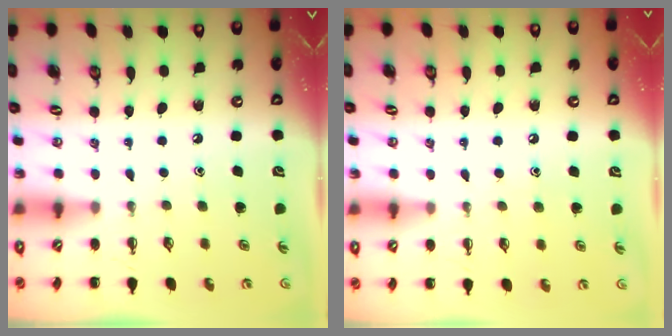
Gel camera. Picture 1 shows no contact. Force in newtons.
{"total": 5.8, "press": 5.6, "slide": 1.5}